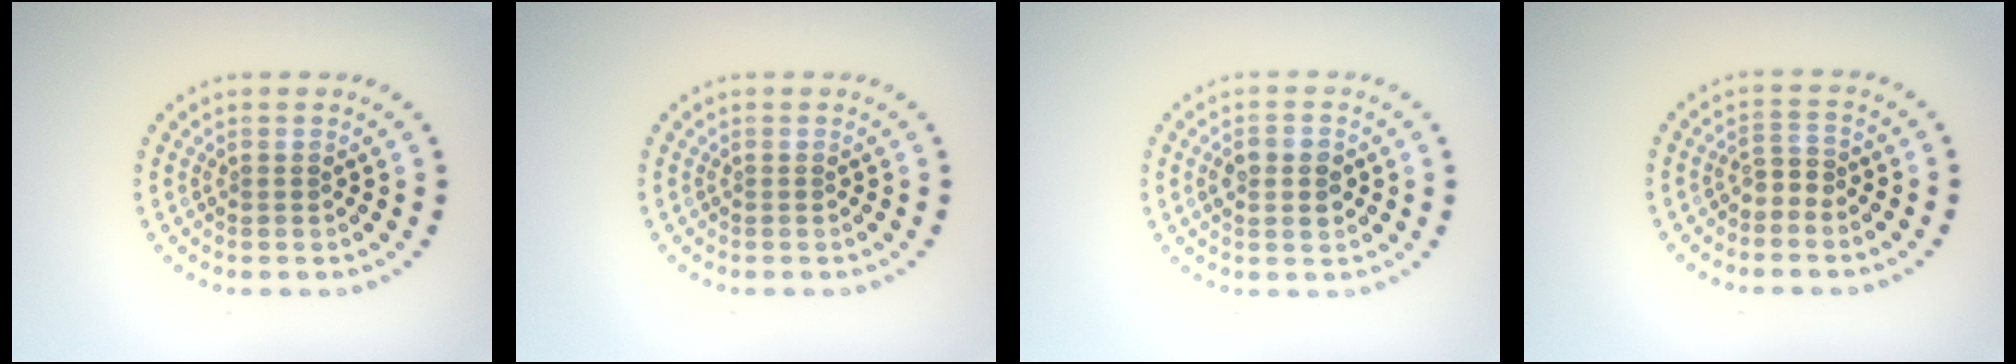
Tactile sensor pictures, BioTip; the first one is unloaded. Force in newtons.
{"total": 0.0}
{"total": 2.6, "press": 2.6, "slide": 0.2}
{"total": 1.4, "press": 0.9, "slide": 1.0}